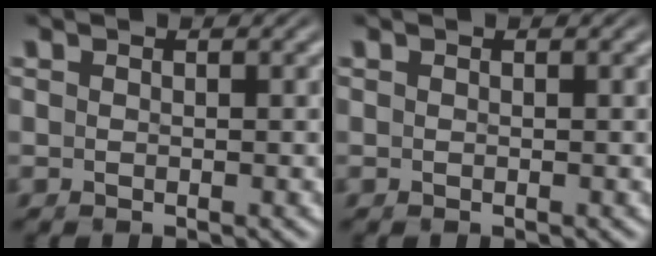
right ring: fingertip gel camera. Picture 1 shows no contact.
{"total": 0.0}